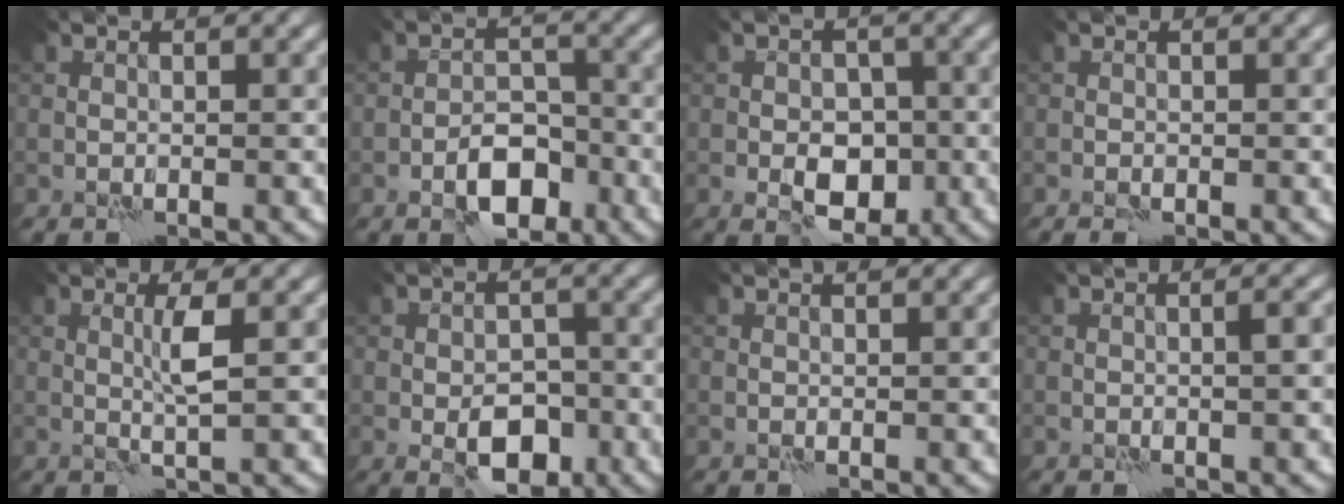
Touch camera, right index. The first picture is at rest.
{"total": 4.4, "force": [-2.4, 2.2, 3.0], "torque": [-0.041, 0.008, -0.040]}
{"total": 4.6, "force": [-1.6, 2.9, 3.2], "torque": [-0.036, 0.000, -0.029]}
{"total": 0.8, "force": [-0.5, 0.2, 0.5], "torque": [-0.012, -0.001, -0.010]}
{"total": 1.9, "force": [0.4, -0.3, 1.8], "torque": [-0.041, 0.003, 0.006]}
{"total": 4.6, "force": [-1.8, 2.7, 3.2], "torque": [-0.042, -0.004, -0.028]}
{"total": 0.9, "force": [0.5, 0.2, 0.6], "torque": [-0.011, 0.000, 0.005]}
{"total": 1.3, "force": [-0.3, -0.1, 1.2], "torque": [-0.021, 0.004, -0.007]}